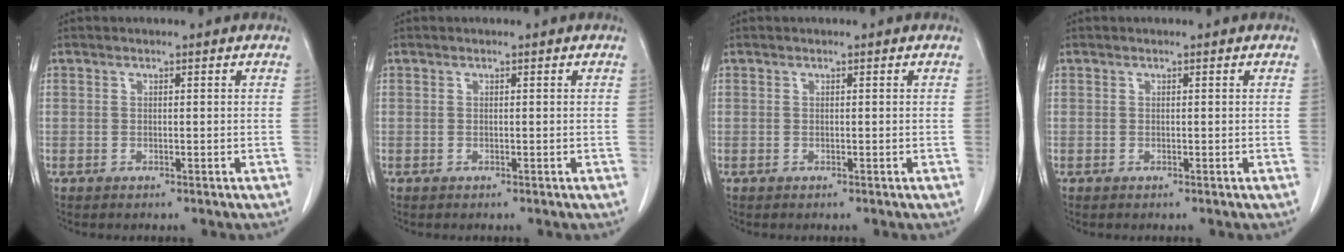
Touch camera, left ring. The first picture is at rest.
{"total": 0.0}
{"total": 0.0}
{"total": 0.0}